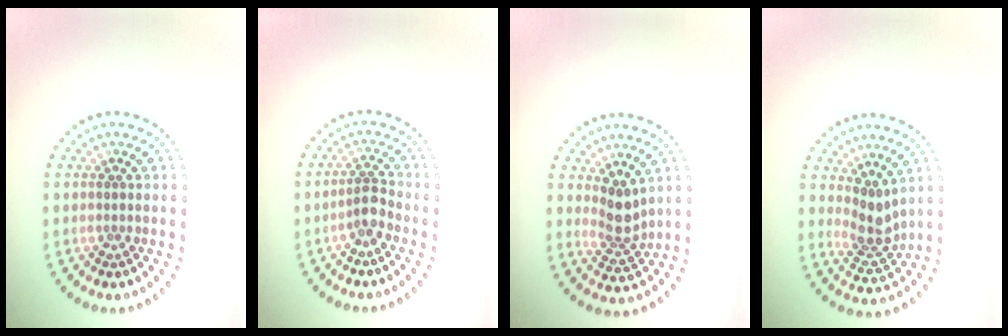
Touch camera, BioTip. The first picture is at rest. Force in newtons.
{"total": 1.9, "press": 1.5, "slide": 1.1}
{"total": 2.7, "press": 2.0, "slide": 1.7}
{"total": 2.9, "press": 2.1, "slide": 1.9}